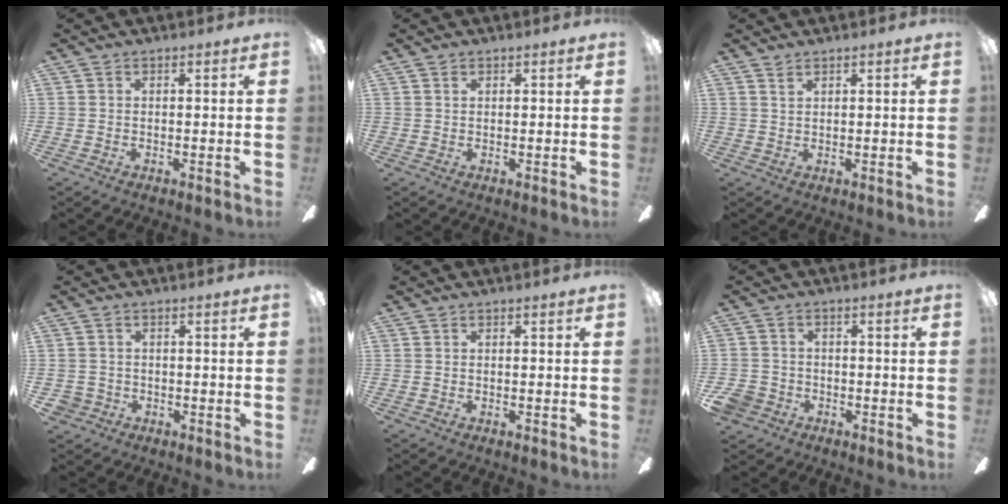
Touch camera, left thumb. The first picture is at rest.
{"total": 1.0, "force": [0.5, 0.7, 0.5], "torque": [-0.012, 0.003, 0.009]}
{"total": 1.3, "force": [1.1, 0.5, 0.5], "torque": [-0.012, 0.000, 0.020]}
{"total": 2.5, "force": [-1.1, 2.2, 0.3], "torque": [-0.013, 0.002, -0.024]}
{"total": 0.0}
{"total": 4.9, "force": [-2.6, 3.9, 1.4], "torque": [-0.049, 0.011, -0.052]}